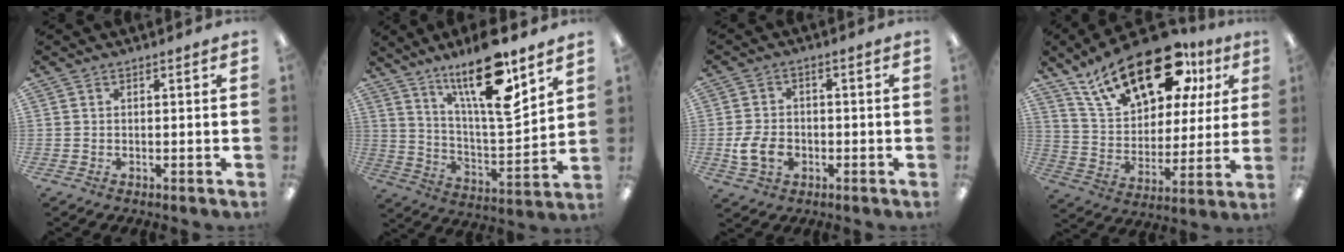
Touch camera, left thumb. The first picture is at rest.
{"total": 18.8, "force": [13.2, 4.6, 12.6], "torque": [-0.217, -0.074, 0.214]}
{"total": 7.2, "force": [-2.1, 5.2, 4.4], "torque": [-0.087, 0.009, -0.039]}
{"total": 23.3, "force": [14.8, 10.9, 14.3], "torque": [-0.240, -0.065, 0.257]}